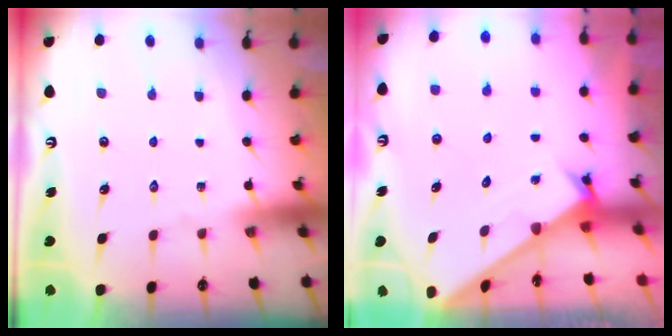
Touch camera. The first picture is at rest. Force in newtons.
{"total": 1.6, "press": 1.6, "slide": 0.1}